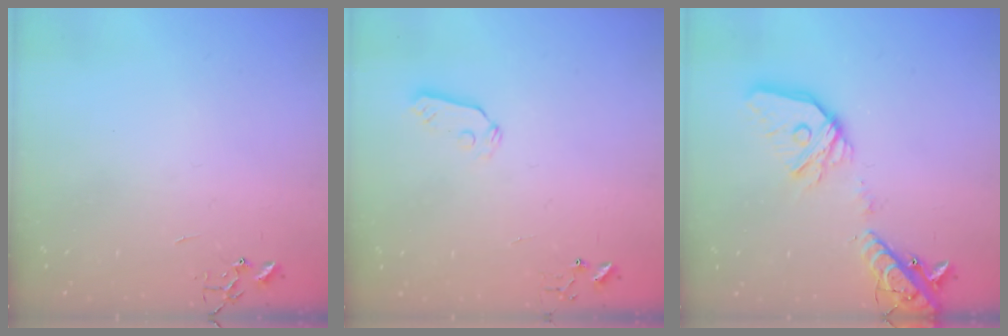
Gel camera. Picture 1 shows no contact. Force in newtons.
{"total": 3.9, "press": 3.9, "slide": 0.6}
{"total": 20.2, "press": 20.0, "slide": 3.0}